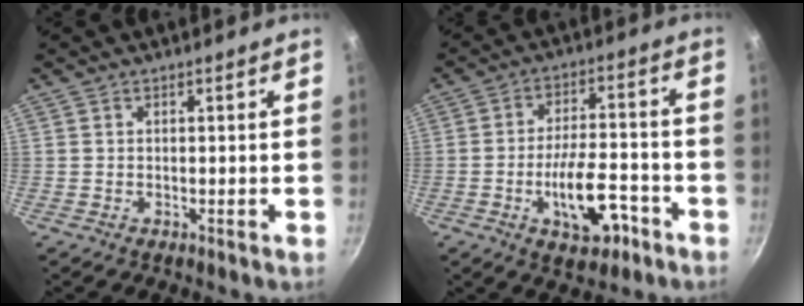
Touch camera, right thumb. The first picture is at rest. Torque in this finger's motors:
{"motor_torque": [1.37, 1.36, 1.18, -0.50, 0.30]}